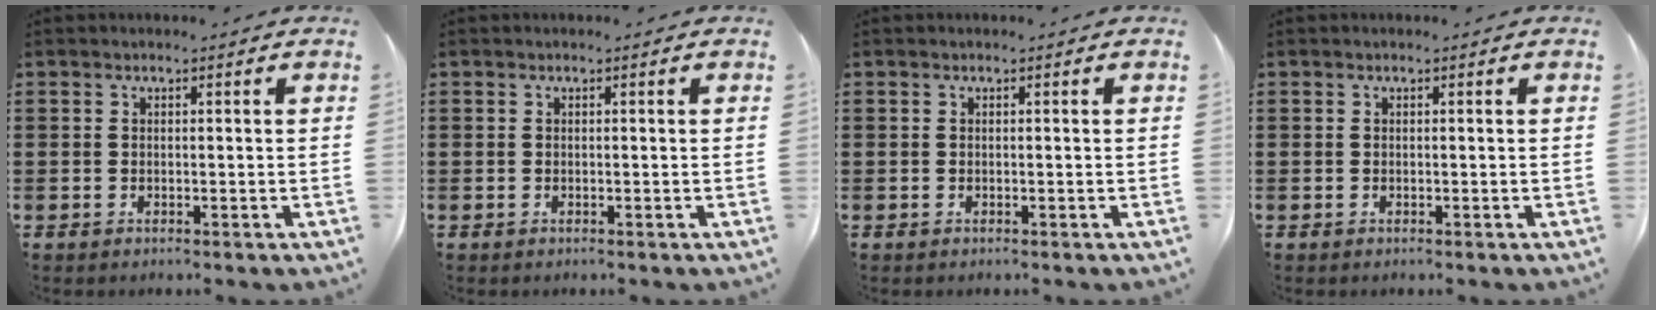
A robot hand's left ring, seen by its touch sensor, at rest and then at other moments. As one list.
[{"total": 0.0}, {"total": 0.0}, {"total": 0.0}]